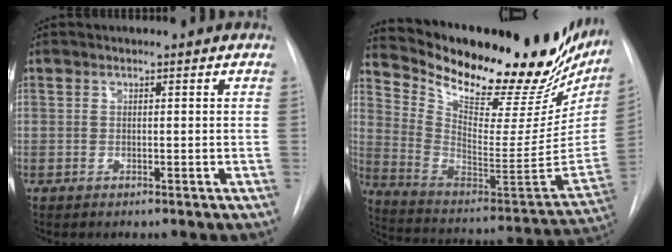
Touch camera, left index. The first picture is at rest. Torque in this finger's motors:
{"motor_torque": [0.08, -0.40, 0.40, 0.06]}